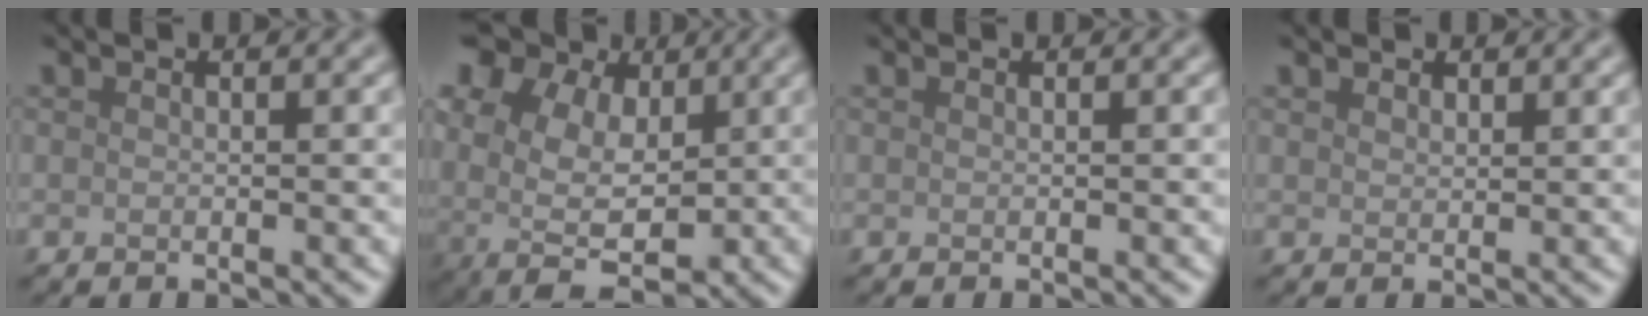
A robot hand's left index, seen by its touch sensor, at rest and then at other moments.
{"total": 14.9, "force": [5.1, 11.0, 8.7], "torque": [-0.150, 0.035, 0.073]}
{"total": 0.0}
{"total": 1.1, "force": [0.9, 0.5, 0.2], "torque": [-0.004, 0.000, 0.017]}